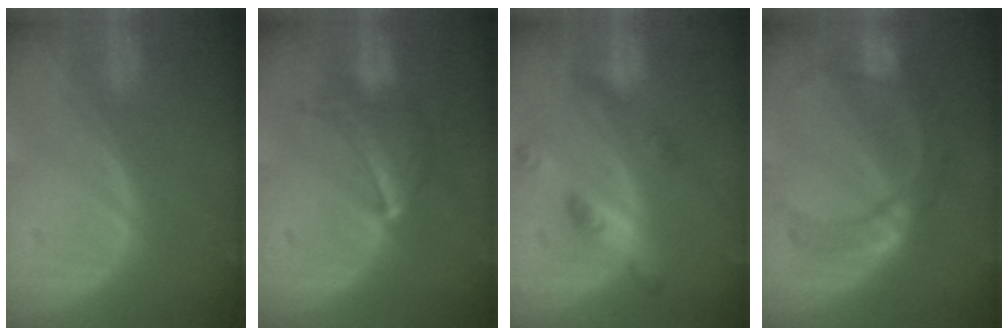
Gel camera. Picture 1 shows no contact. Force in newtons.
{"total": 7.1, "press": 6.3, "slide": 3.3}
{"total": 5.9, "press": 5.1, "slide": 2.9}
{"total": 7.3, "press": 7.2, "slide": 1.5}